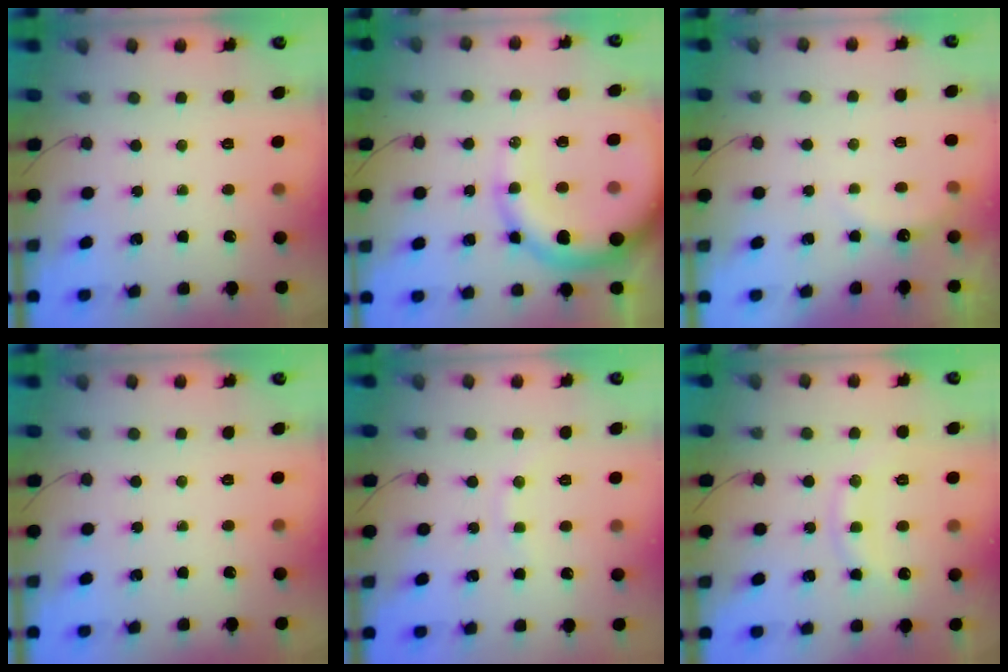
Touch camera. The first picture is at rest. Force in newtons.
{"total": 16.5, "press": 16.2, "slide": 3.6}
{"total": 6.1, "press": 5.9, "slide": 1.3}
{"total": 0.0}
{"total": 4.8, "press": 4.7, "slide": 1.3}
{"total": 10.2, "press": 10.2, "slide": 0.4}